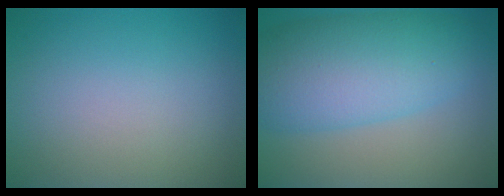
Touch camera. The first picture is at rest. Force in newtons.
{"total": 8.9, "press": 8.9, "slide": 0.1}